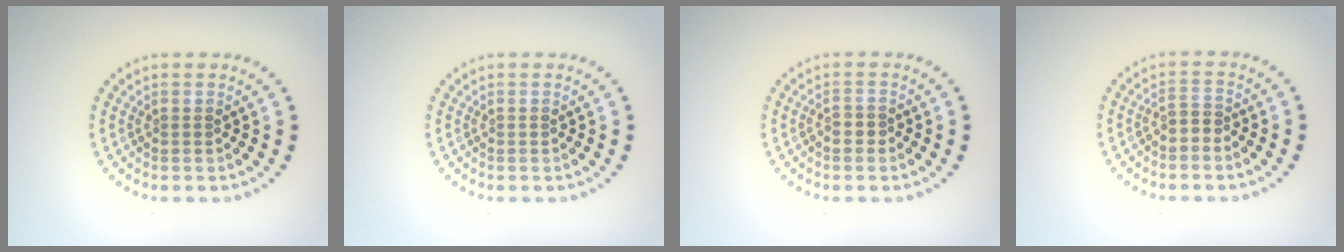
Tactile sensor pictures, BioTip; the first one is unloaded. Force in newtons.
{"total": 0.0}
{"total": 1.3, "press": 1.2, "slide": 0.5}
{"total": 1.2, "press": 1.0, "slide": 0.6}